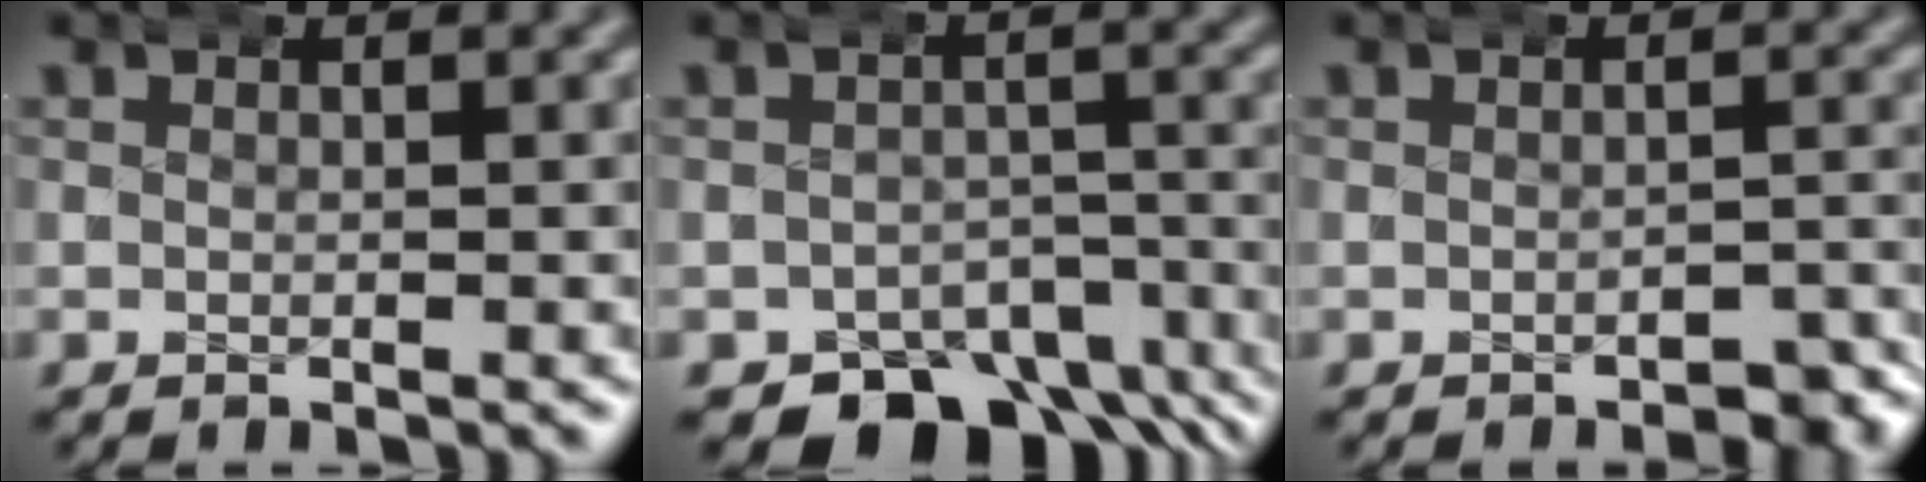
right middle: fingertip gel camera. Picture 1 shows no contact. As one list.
[{"total": 8.6, "force": [-6.3, 4.8, 3.3], "torque": [-0.045, -0.027, -0.091]}, {"total": 2.9, "force": [-2.5, 1.0, 1.1], "torque": [-0.015, 0.002, -0.042]}]